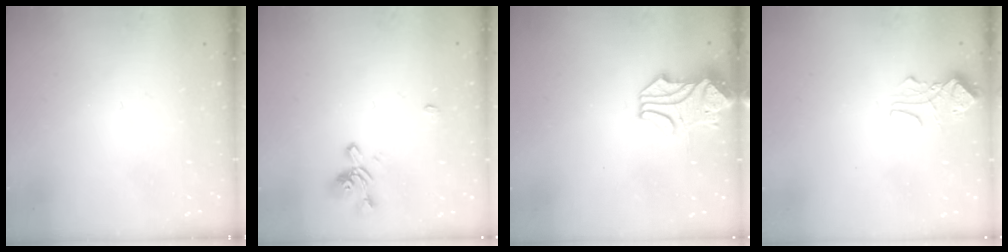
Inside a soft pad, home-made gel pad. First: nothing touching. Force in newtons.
{"total": 1.8, "press": 1.4, "slide": 1.1}
{"total": 1.6, "press": 1.4, "slide": 0.9}
{"total": 2.0, "press": 1.9, "slide": 0.6}